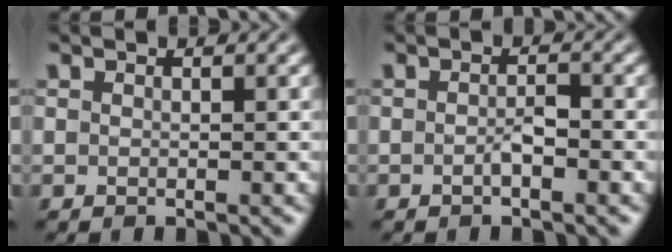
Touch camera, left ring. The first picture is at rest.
{"total": 1.5, "force": [-1.0, 0.3, 1.1], "torque": [-0.022, 0.001, -0.018]}